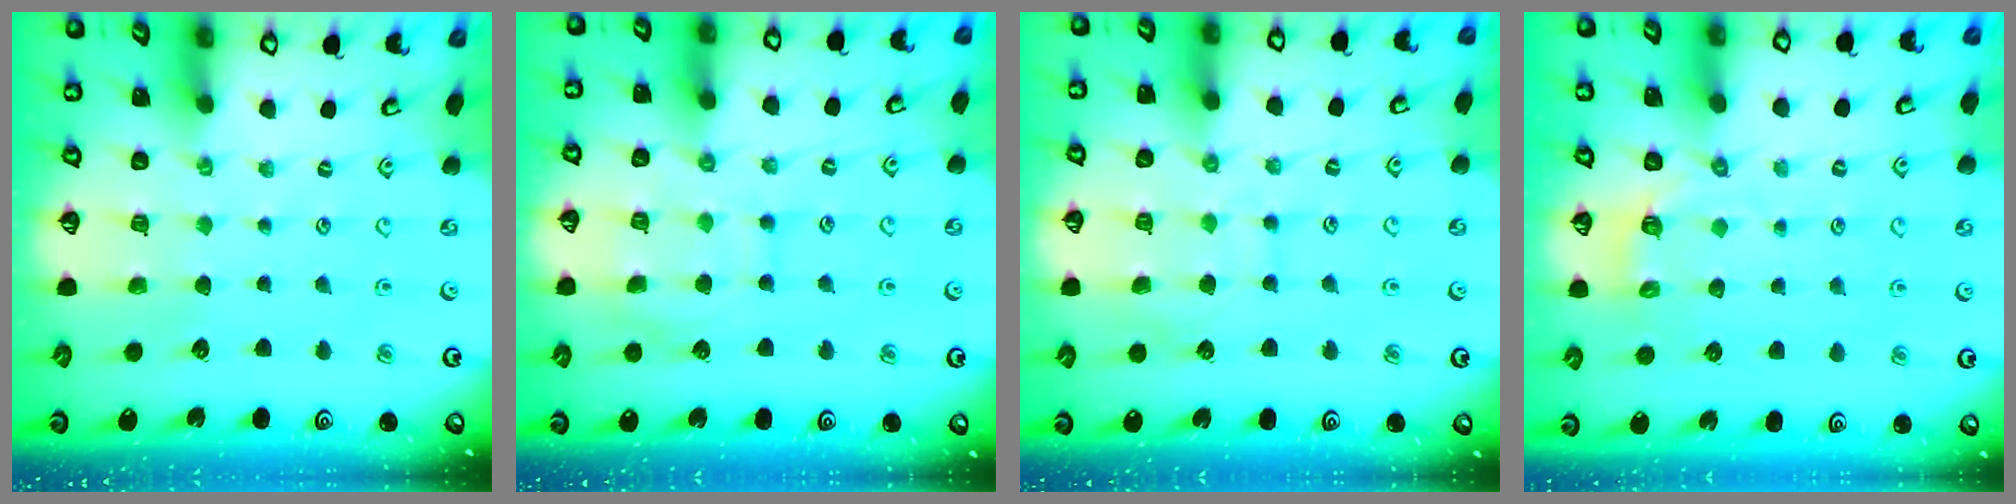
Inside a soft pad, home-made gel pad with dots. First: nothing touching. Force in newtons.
{"total": 9.1, "press": 9.1, "slide": 1.0}
{"total": 8.7, "press": 8.6, "slide": 0.7}
{"total": 2.9, "press": 2.0, "slide": 2.1}